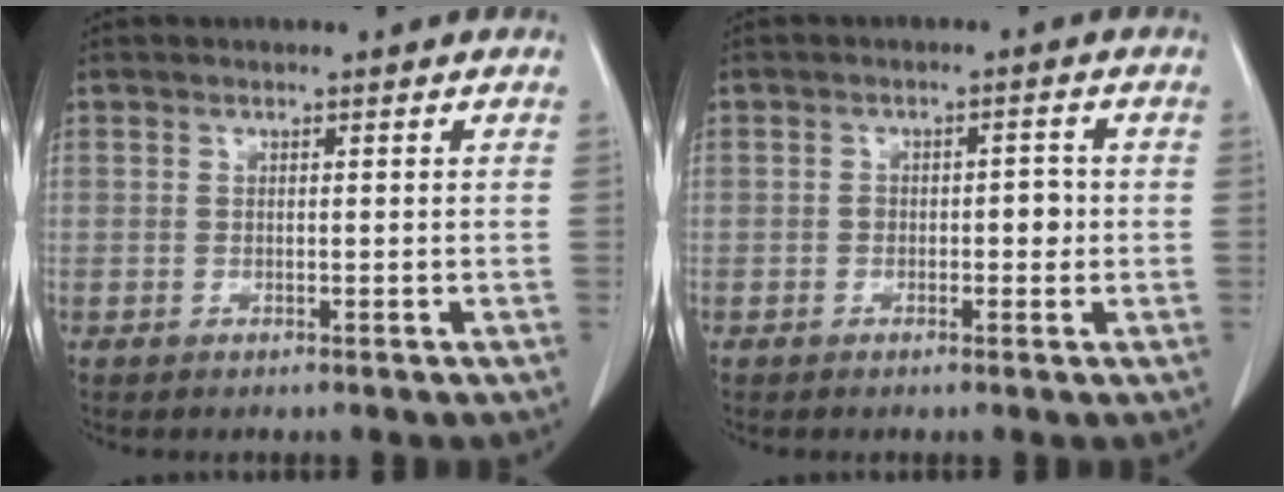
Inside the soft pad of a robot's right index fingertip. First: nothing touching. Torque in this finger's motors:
{"motor_torque": [0.41, -0.08, 0.00, 0.02]}